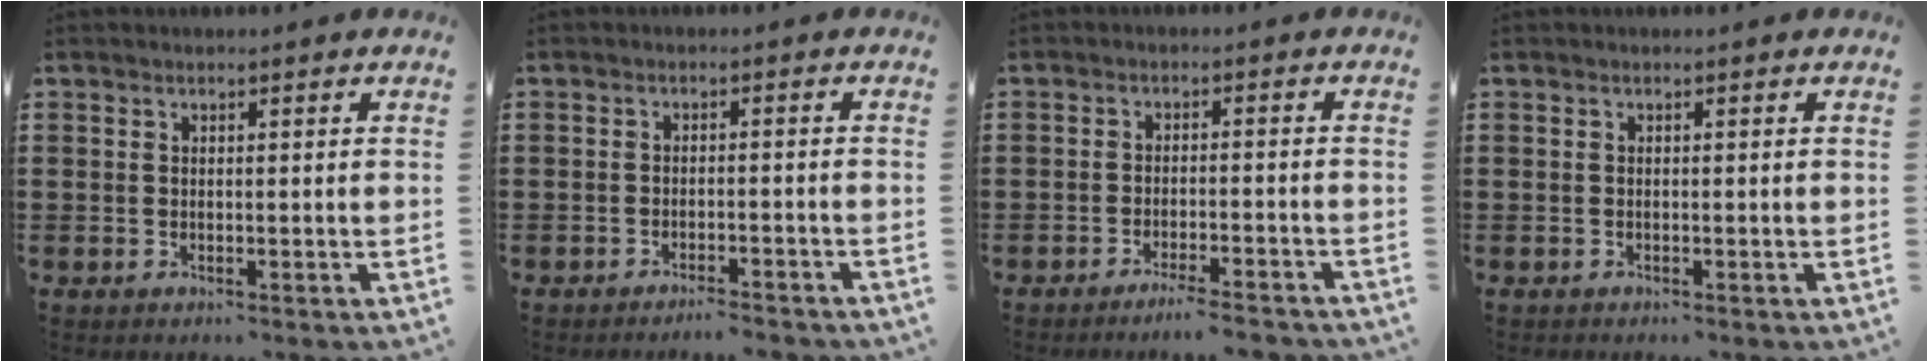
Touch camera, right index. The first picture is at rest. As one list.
[{"total": 2.2, "force": [-2.2, -0.1, 0.5], "torque": [-0.011, 0.001, -0.045]}, {"total": 3.4, "force": [-3.0, -0.2, 1.5], "torque": [-0.025, -0.002, -0.057]}, {"total": 0.0}]